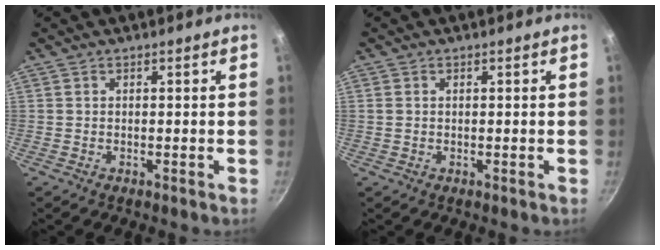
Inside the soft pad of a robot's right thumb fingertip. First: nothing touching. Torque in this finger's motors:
{"motor_torque": [-0.10, 0.06, -0.25, 0.22, 0.07]}